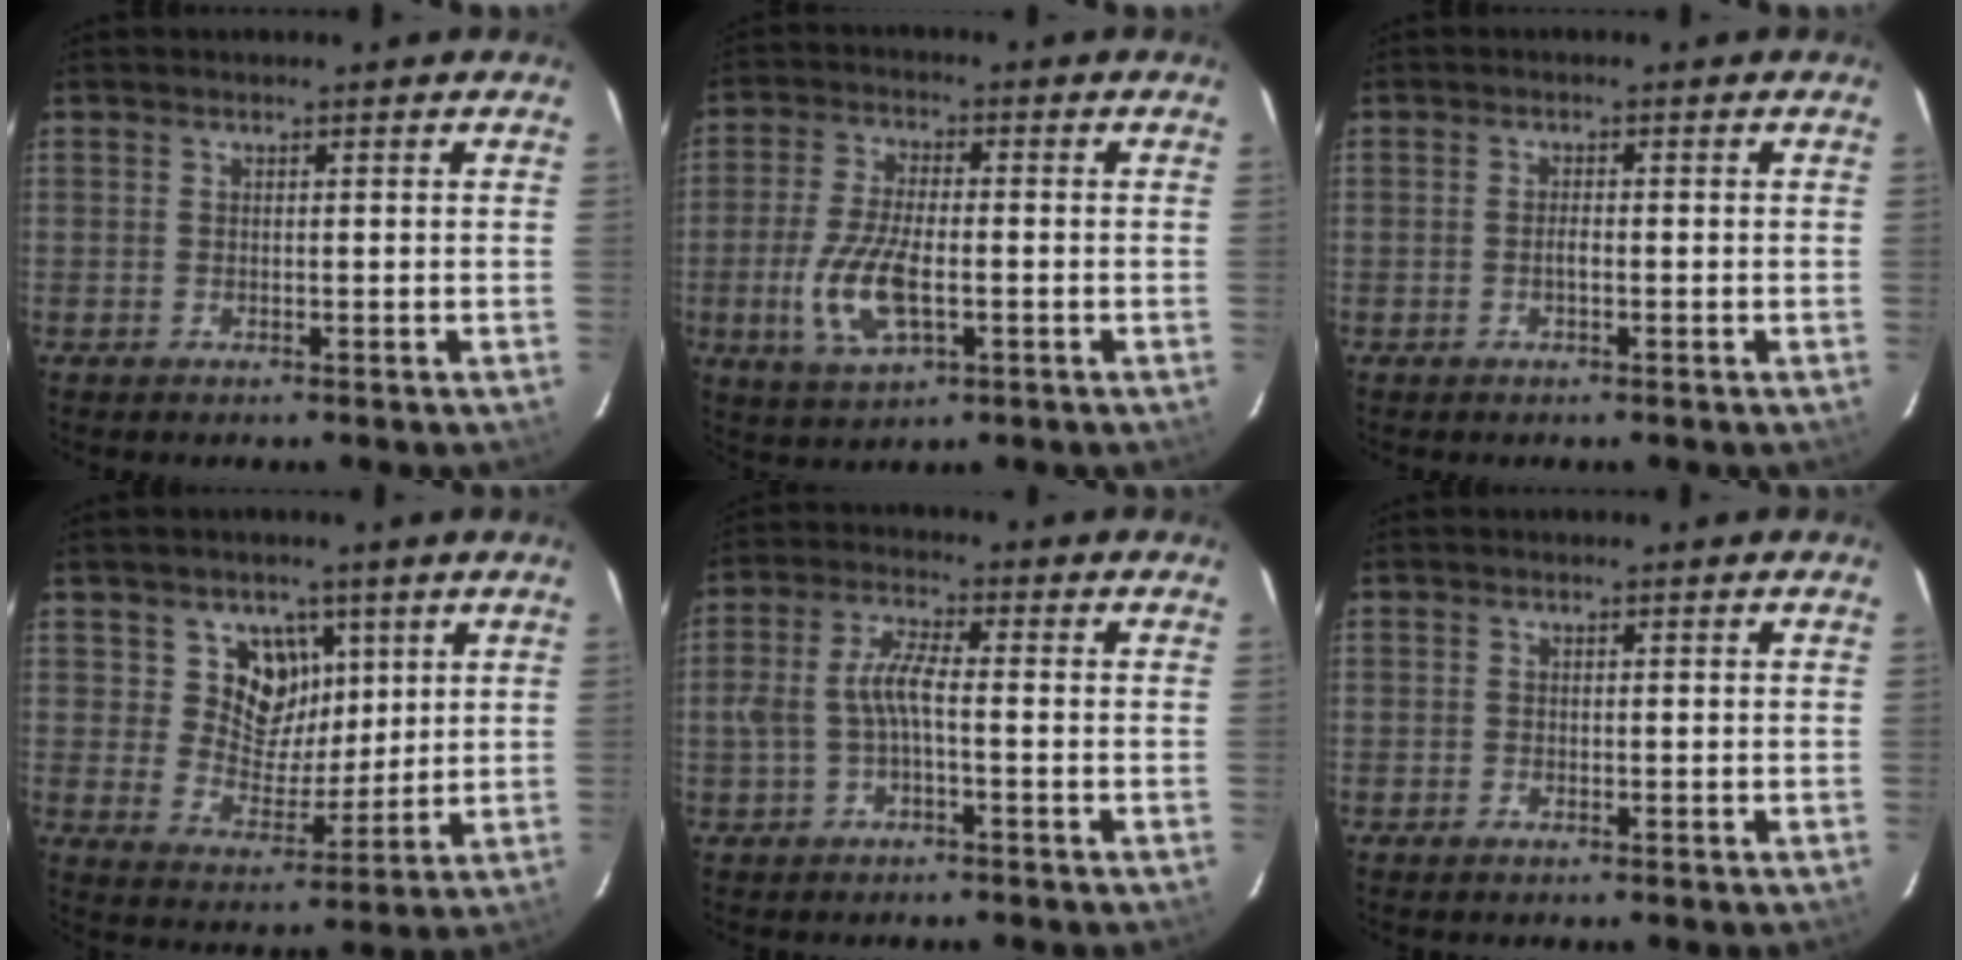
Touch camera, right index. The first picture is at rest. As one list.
[{"total": 10.9, "force": [-2.7, 4.6, 9.5], "torque": [-0.205, -0.007, -0.049]}, {"total": 1.1, "force": [-0.5, 0.4, 0.9], "torque": [-0.019, 0.000, -0.008]}, {"total": 8.9, "force": [3.8, 7.4, 3.1], "torque": [-0.050, -0.013, 0.069]}, {"total": 5.3, "force": [-1.4, 1.4, 4.9], "torque": [-0.109, 0.012, -0.024]}, {"total": 0.6, "force": [-0.5, 0.3, 0.0], "torque": [0.000, -0.001, -0.010]}]